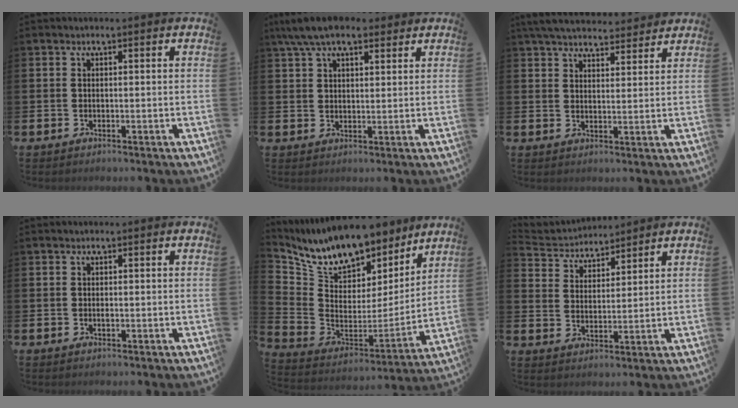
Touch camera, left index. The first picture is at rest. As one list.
[{"total": 6.4, "force": [5.3, 2.2, 2.9], "torque": [-0.072, -0.004, 0.099]}, {"total": 5.7, "force": [5.5, 1.0, 1.1], "torque": [-0.038, -0.027, 0.100]}, {"total": 0.0}, {"total": 12.4, "force": [10.8, 4.7, 3.8], "torque": [-0.132, -0.065, 0.196]}, {"total": 3.8, "force": [3.6, 1.0, -0.4], "torque": [-0.018, -0.026, 0.062]}]